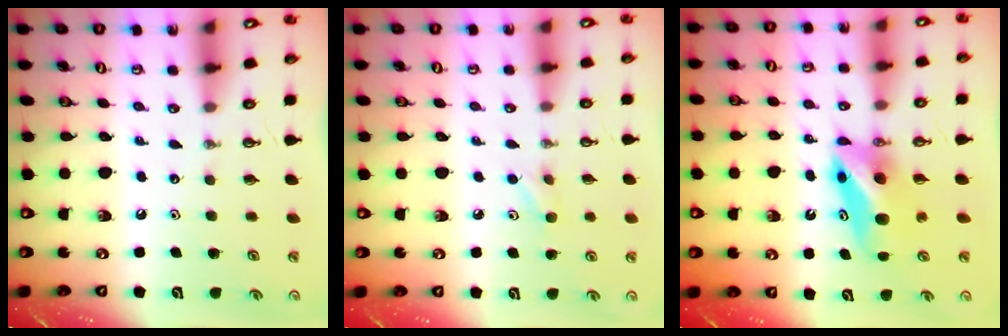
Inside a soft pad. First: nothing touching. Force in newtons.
{"total": 4.5, "press": 4.5, "slide": 0.8}
{"total": 8.7, "press": 7.8, "slide": 3.8}